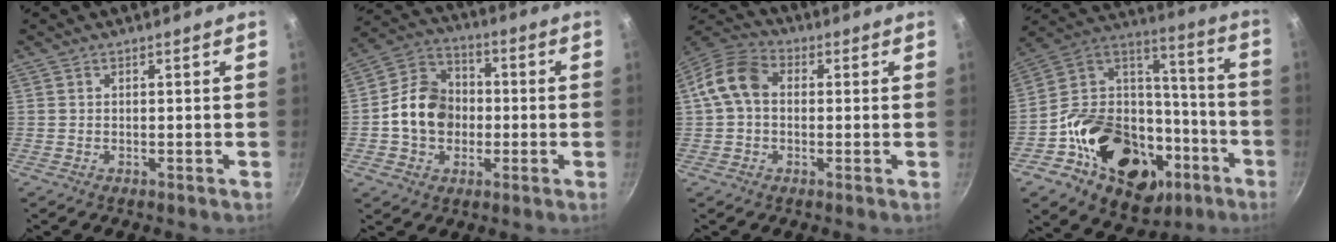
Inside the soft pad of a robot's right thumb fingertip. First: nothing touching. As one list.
[{"total": 12.3, "force": [-1.0, 10.1, 6.9], "torque": [-0.089, 0.025, -0.032]}, {"total": 9.0, "force": [0.7, 6.6, 6.1], "torque": [-0.102, 0.027, -0.004]}, {"total": 31.3, "force": [-12.6, 22.2, 18.2], "torque": [-0.259, 0.089, -0.192]}]